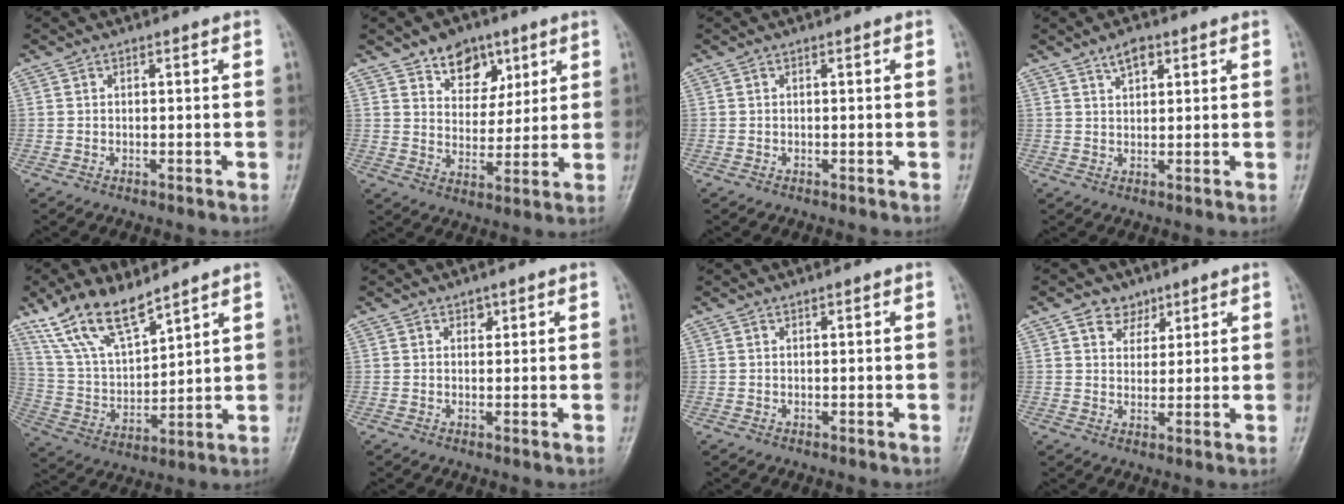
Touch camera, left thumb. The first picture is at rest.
{"total": 9.3, "force": [5.6, 6.4, 3.9], "torque": [-0.023, -0.027, 0.092]}
{"total": 0.0}
{"total": 3.5, "force": [2.2, 1.7, 2.2], "torque": [-0.028, -0.009, 0.039]}
{"total": 14.0, "force": [10.2, 5.0, 8.1], "torque": [-0.137, -0.044, 0.213]}
{"total": 1.3, "force": [0.8, 0.9, 0.5], "torque": [0.003, -0.004, 0.011]}
{"total": 0.0}
{"total": 4.6, "force": [2.8, 3.4, 1.3], "torque": [0.004, -0.015, 0.045]}